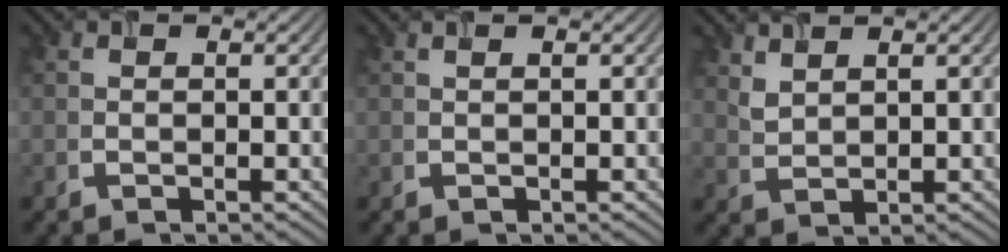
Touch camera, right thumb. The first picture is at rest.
{"total": 0.5, "force": [0.4, 0.0, 0.3], "torque": [-0.011, 0.006, 0.006]}
{"total": 2.5, "force": [2.0, 0.8, 1.2], "torque": [-0.034, -0.001, 0.050]}